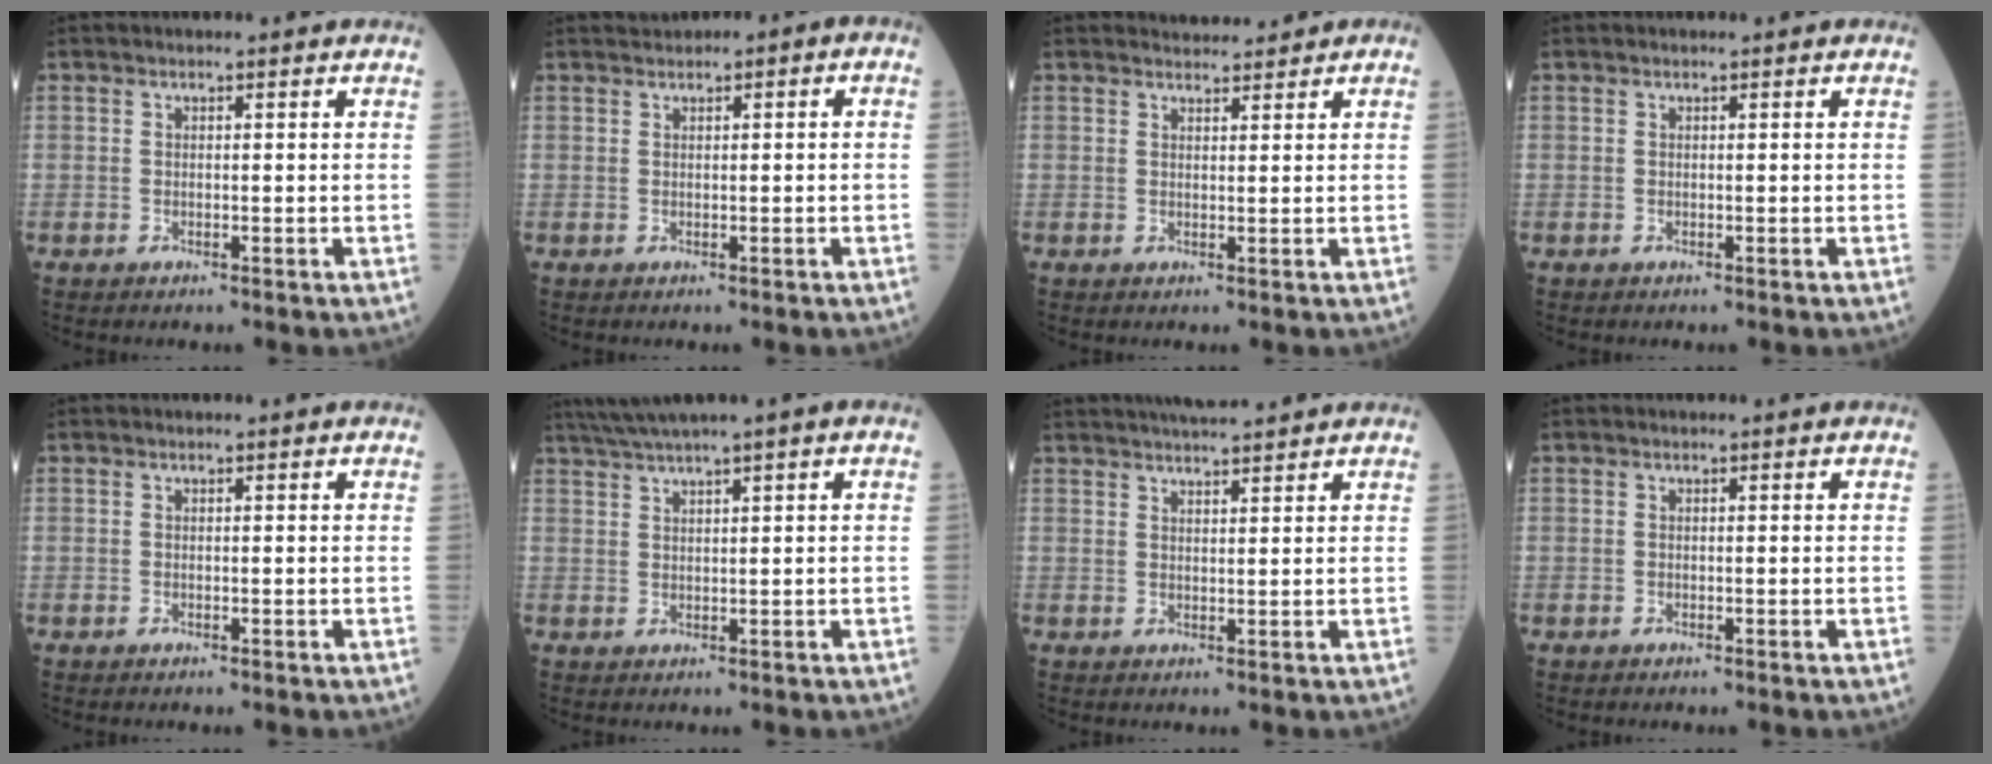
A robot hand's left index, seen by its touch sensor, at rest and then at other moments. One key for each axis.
{"total": 1.8, "fx": 0.6, "fy": 0.8, "fz": 1.5, "tx": -0.029, "ty": 0.022, "tz": 0.012}
{"total": 2.6, "fx": 2.5, "fy": 0.5, "fz": 0.2, "tx": -0.005, "ty": 0.014, "tz": 0.041}
{"total": 0.0}
{"total": 0.0}
{"total": 5.4, "fx": 4.0, "fy": -1.0, "fz": 3.6, "tx": -0.075, "ty": 0.021, "tz": 0.077}
{"total": 7.6, "fx": 6.9, "fy": 0.5, "fz": 3.1, "tx": -0.052, "ty": 0.027, "tz": 0.102}
{"total": 0.0}